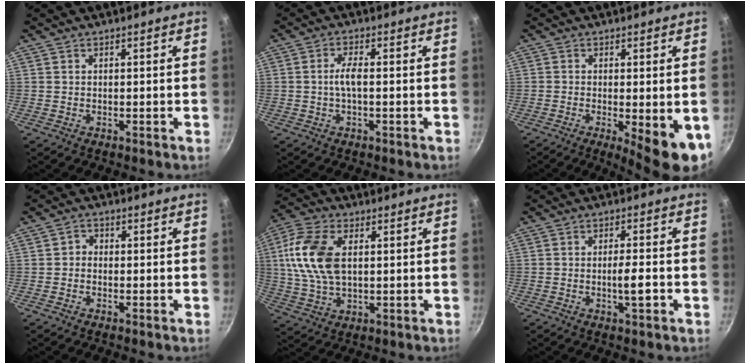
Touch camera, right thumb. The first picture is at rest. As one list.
[{"total": 3.4, "force": [-0.3, 1.1, 3.2], "torque": [-0.072, 0.012, -0.009]}, {"total": 9.4, "force": [-2.5, 2.6, 8.8], "torque": [-0.108, -0.012, -0.026]}, {"total": 1.7, "force": [-0.5, 1.5, 0.8], "torque": [-0.010, 0.010, -0.016]}, {"total": 13.6, "force": [2.3, 8.0, 10.8], "torque": [-0.212, 0.007, 0.036]}, {"total": 4.3, "force": [-1.3, 1.0, 4.0], "torque": [-0.061, 0.011, -0.023]}]